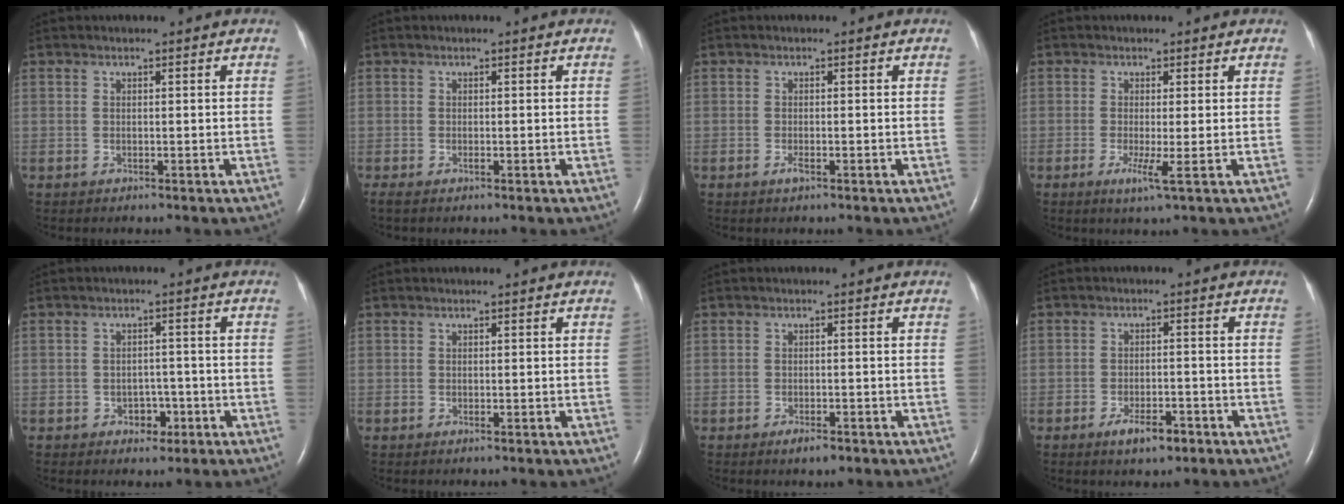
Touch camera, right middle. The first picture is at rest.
{"total": 0.6, "force": [-0.4, 0.0, 0.5], "torque": [-0.013, -0.003, -0.006]}
{"total": 1.0, "force": [-0.6, 0.2, 0.8], "torque": [-0.019, -0.001, -0.010]}
{"total": 2.9, "force": [-0.9, -0.4, 2.7], "torque": [-0.053, -0.010, -0.015]}
{"total": 3.0, "force": [-1.4, 2.1, 1.5], "torque": [-0.016, 0.006, -0.013]}
{"total": 0.0}
{"total": 2.1, "force": [-1.4, 0.7, 1.5], "torque": [-0.025, -0.001, -0.020]}
{"total": 4.4, "force": [-2.8, 1.5, 3.1], "torque": [-0.053, 0.000, -0.043]}